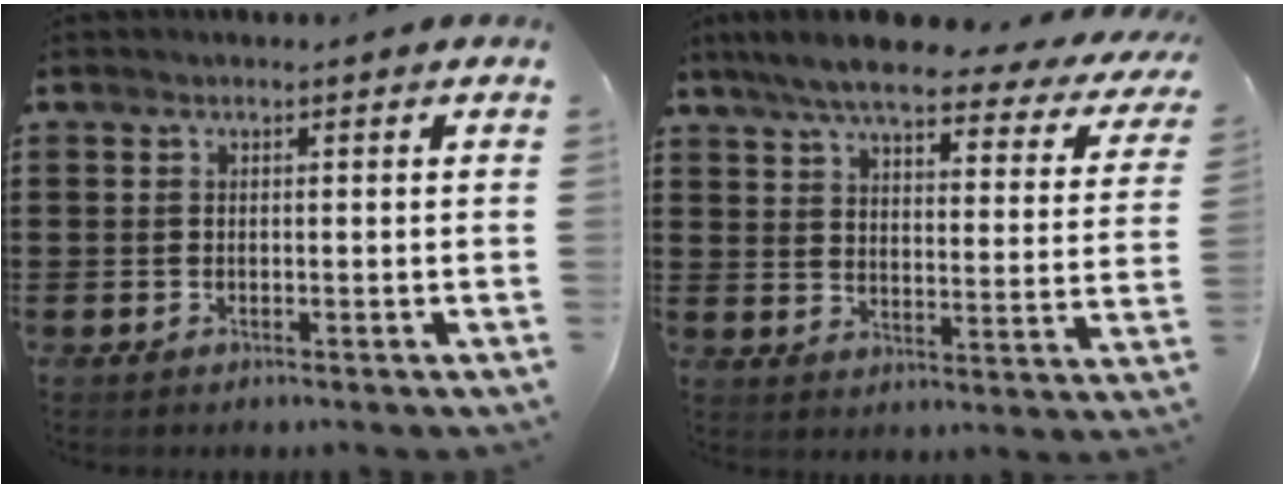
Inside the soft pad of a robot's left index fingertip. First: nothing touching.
{"total": 7.4, "force": [6.3, 0.9, 3.8], "torque": [-0.099, -0.030, 0.107]}